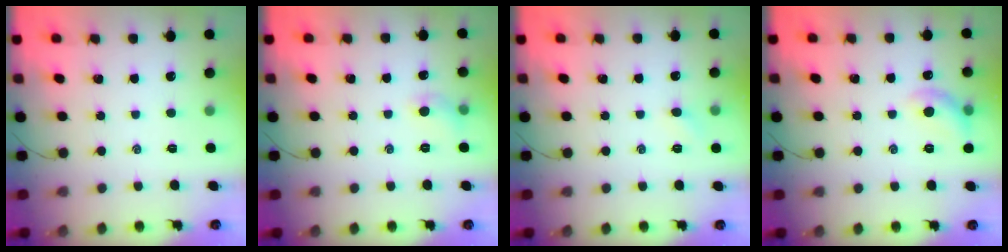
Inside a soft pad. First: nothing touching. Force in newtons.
{"total": 5.9, "press": 5.6, "slide": 1.8}
{"total": 2.5, "press": 2.4, "slide": 0.7}
{"total": 7.5, "press": 7.4, "slide": 1.1}